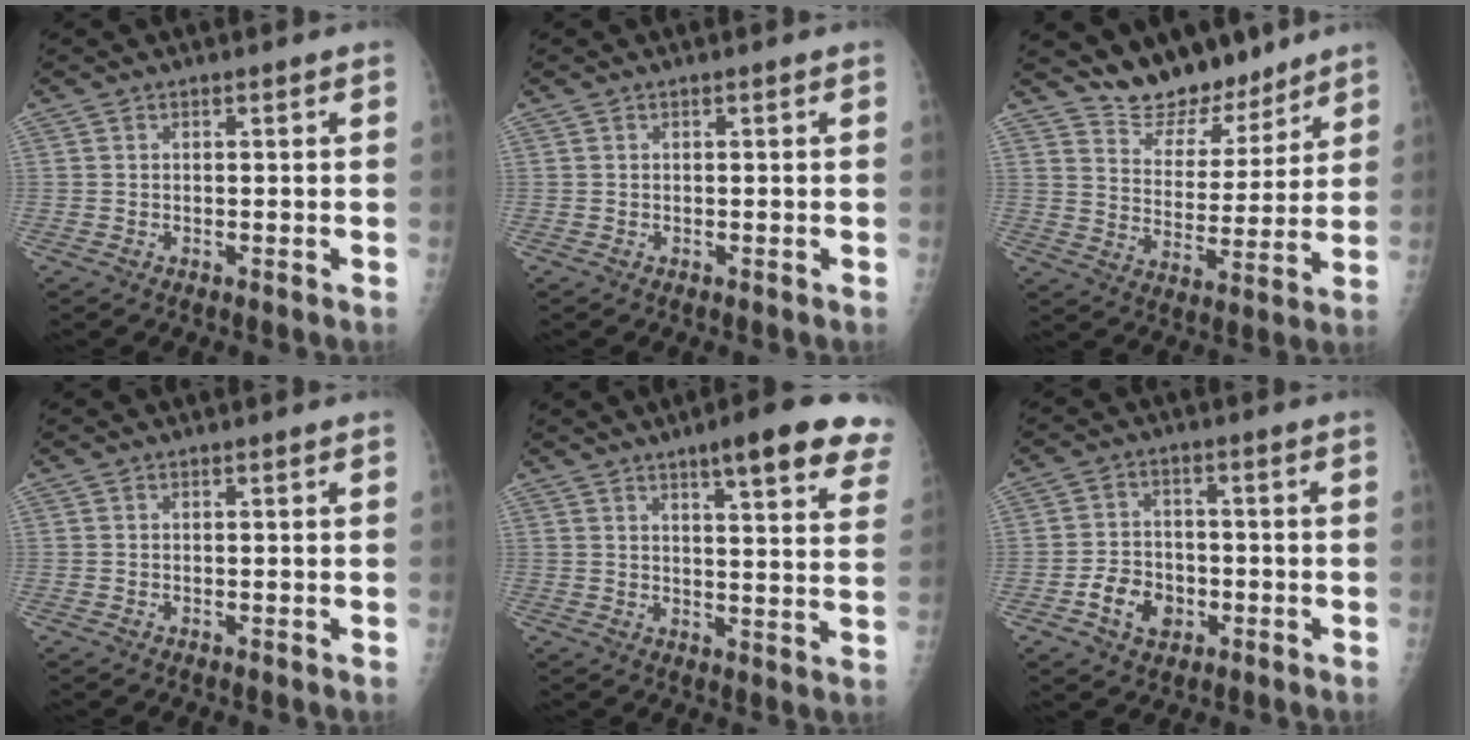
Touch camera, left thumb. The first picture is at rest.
{"total": 0.0}
{"total": 11.4, "force": [10.3, 4.6, 1.7], "torque": [0.008, -0.080, 0.178]}
{"total": 0.0}
{"total": 16.8, "force": [11.1, 3.1, 12.2], "torque": [-0.132, -0.039, 0.127]}
{"total": 7.1, "force": [-2.8, 5.4, 3.6], "torque": [-0.038, 0.018, -0.045]}